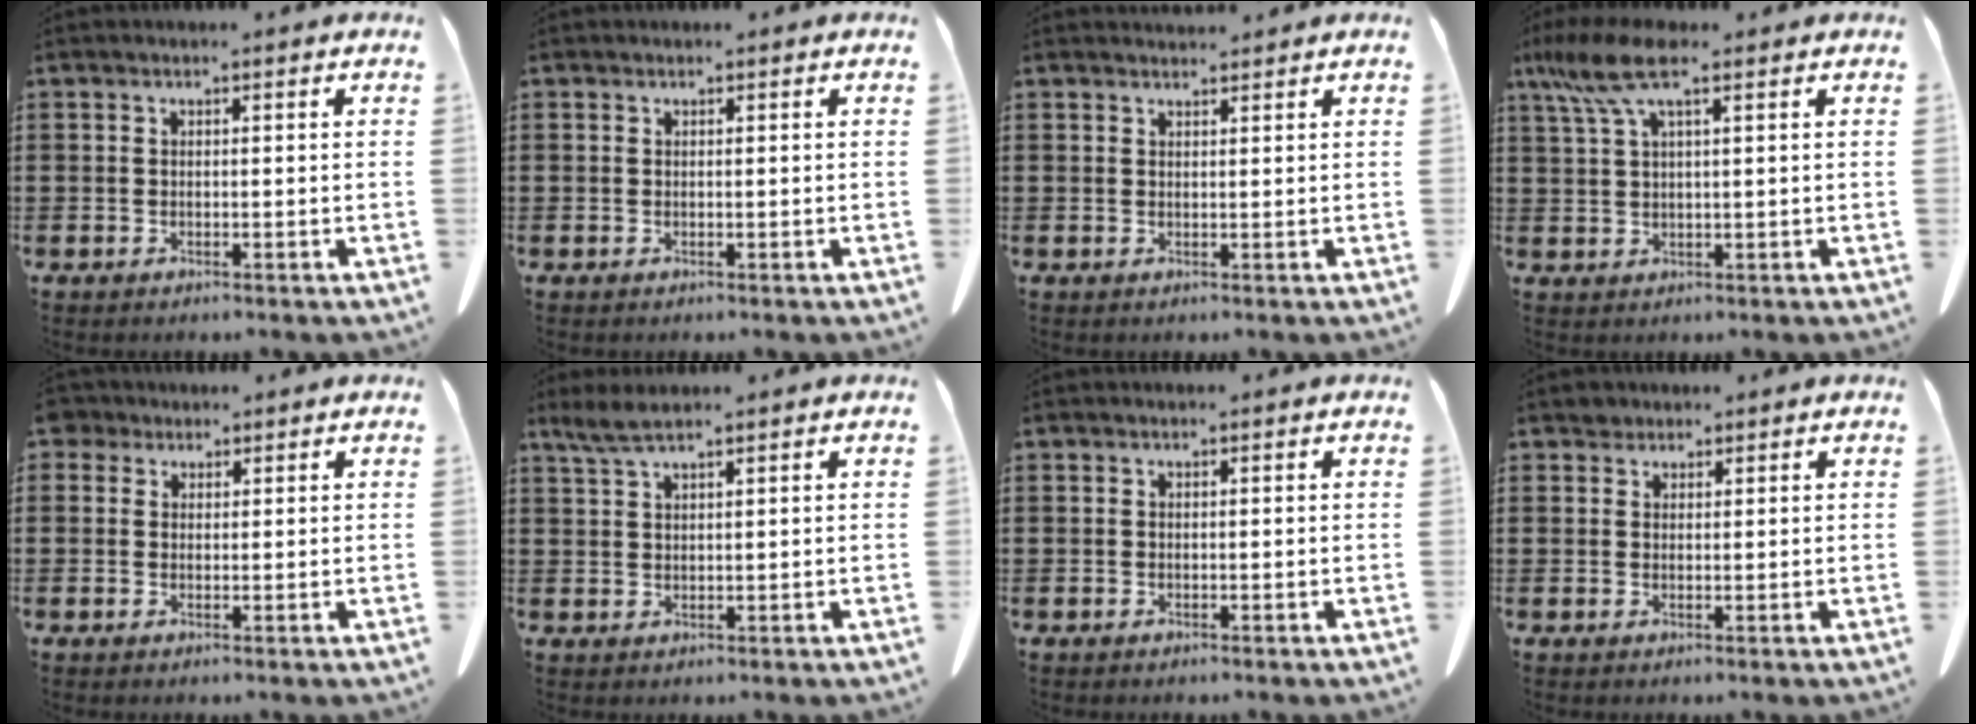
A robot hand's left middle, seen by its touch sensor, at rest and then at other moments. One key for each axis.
{"total": 0.0}
{"total": 1.2, "fx": 1.2, "fy": 0.2, "fz": 0.1, "tx": -0.004, "ty": 0.000, "tz": 0.024}
{"total": 7.0, "fx": 3.7, "fy": 1.8, "fz": 5.6, "tx": -0.132, "ty": -0.003, "tz": 0.061}
{"total": 2.2, "fx": 1.5, "fy": 1.5, "fz": 0.6, "tx": -0.018, "ty": 0.008, "tz": 0.029}
{"total": 2.8, "fx": 2.1, "fy": 0.4, "fz": 1.7, "tx": -0.039, "ty": 0.002, "tz": 0.039}
{"total": 0.0}
{"total": 1.5, "fx": 1.3, "fy": 0.8, "fz": -0.1, "tx": 0.006, "ty": -0.002, "tz": 0.024}